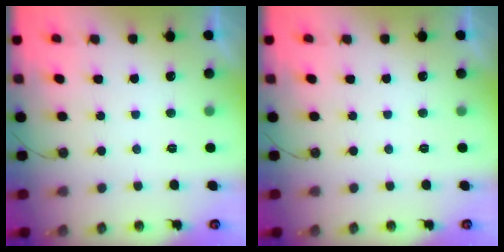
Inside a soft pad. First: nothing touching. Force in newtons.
{"total": 0.0}